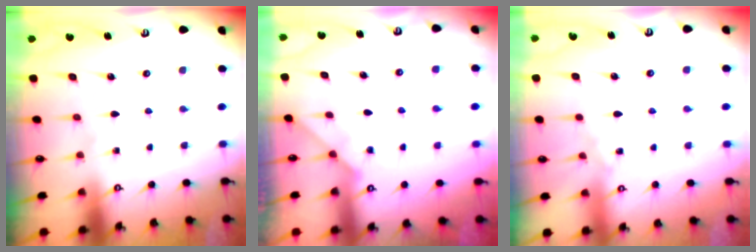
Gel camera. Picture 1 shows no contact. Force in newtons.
{"total": 3.4, "press": 3.4, "slide": 0.4}
{"total": 2.8, "press": 2.8, "slide": 0.5}